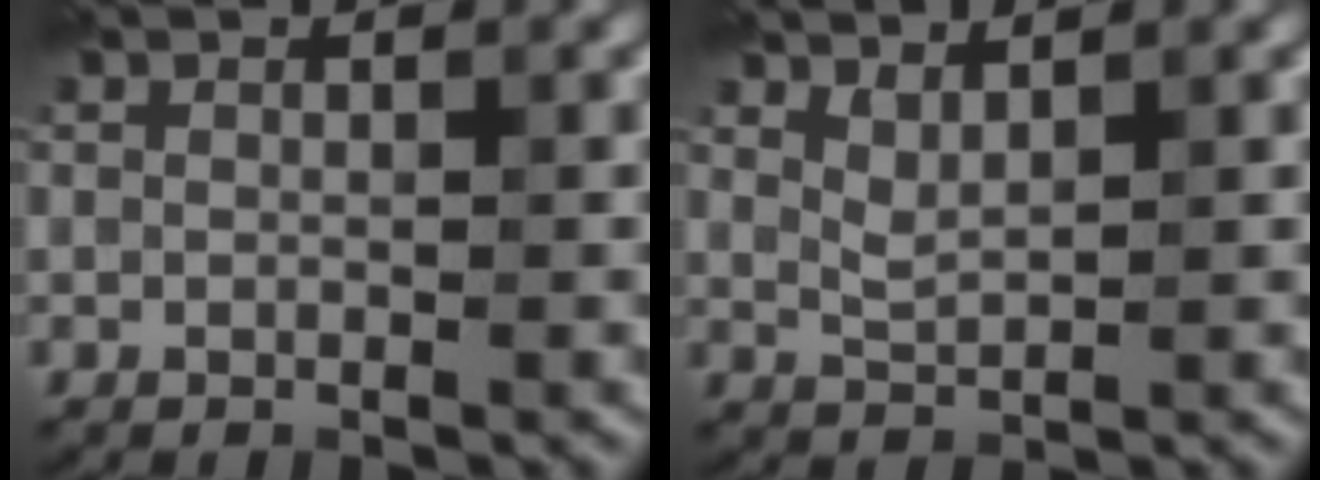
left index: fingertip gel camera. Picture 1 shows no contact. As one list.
[{"total": 1.5, "force": [1.5, 0.2, 0.4], "torque": [-0.013, 0.002, 0.032]}]